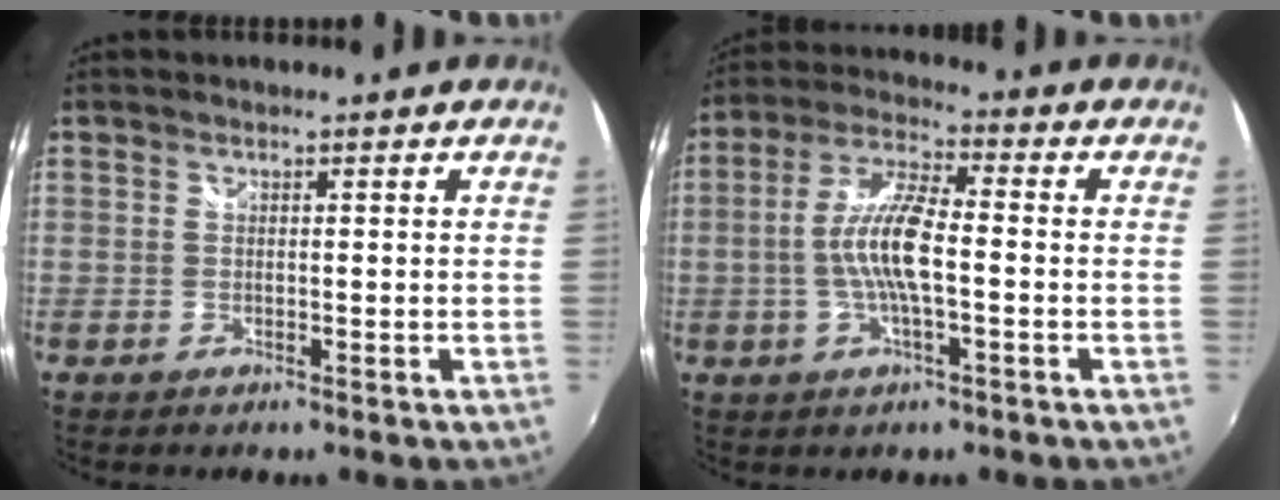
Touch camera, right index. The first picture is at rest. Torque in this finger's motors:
{"motor_torque": [0.76, -0.24, 0.87, 0.21]}